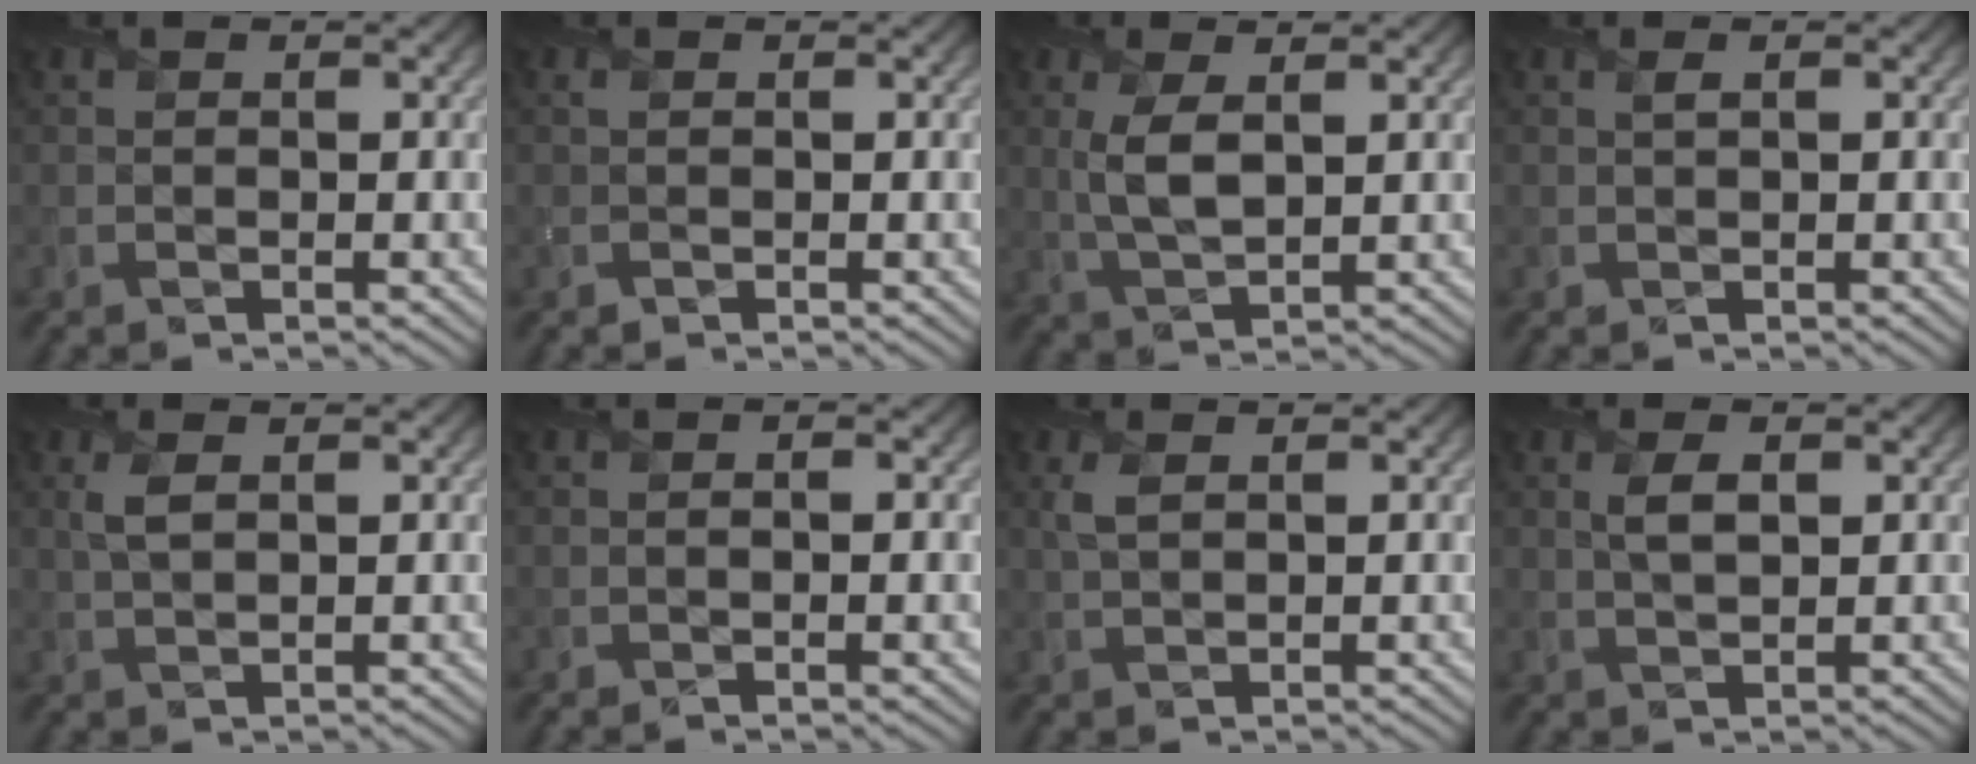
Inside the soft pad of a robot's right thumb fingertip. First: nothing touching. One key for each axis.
{"total": 0.0}
{"total": 4.6, "fx": 1.0, "fy": 1.8, "fz": 4.1, "tx": -0.096, "ty": -0.001, "tz": 0.025}
{"total": 0.9, "fx": 0.4, "fy": 0.2, "fz": 0.8, "tx": -0.015, "ty": 0.000, "tz": 0.006}
{"total": 2.2, "fx": 0.7, "fy": 1.0, "fz": 1.9, "tx": -0.050, "ty": 0.001, "tz": 0.017}
{"total": 1.4, "fx": -0.3, "fy": 0.4, "fz": 1.3, "tx": -0.021, "ty": -0.003, "tz": -0.006}
{"total": 1.9, "fx": 0.8, "fy": 0.8, "fz": 1.6, "tx": -0.043, "ty": 0.002, "tz": 0.018}
{"total": 2.7, "fx": 0.8, "fy": 1.1, "fz": 2.3, "tx": -0.054, "ty": -0.002, "tz": 0.018}